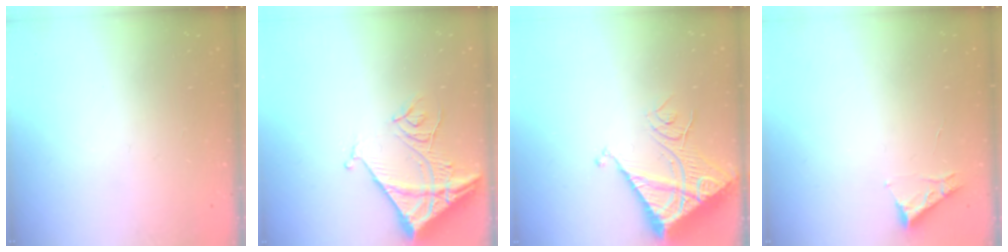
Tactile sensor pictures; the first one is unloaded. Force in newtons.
{"total": 14.2, "press": 14.2, "slide": 1.2}
{"total": 13.1, "press": 13.0, "slide": 1.5}
{"total": 3.3, "press": 3.3, "slide": 0.5}